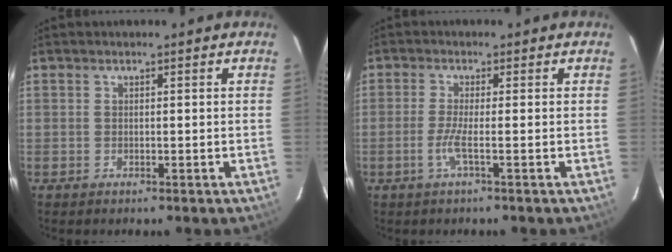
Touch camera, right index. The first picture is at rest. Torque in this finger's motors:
{"motor_torque": [-0.19, 0.01, -0.04, 0.00]}